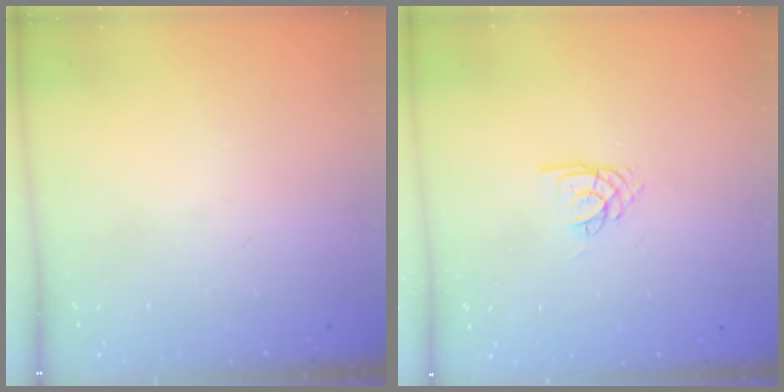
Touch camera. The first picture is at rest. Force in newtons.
{"total": 1.9, "press": 1.9, "slide": 0.2}